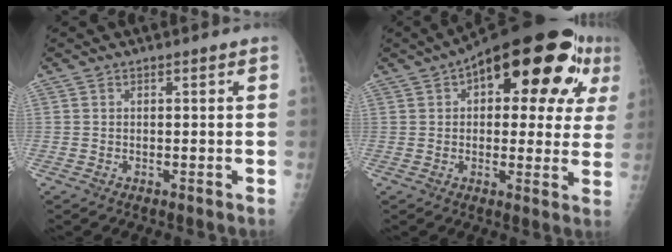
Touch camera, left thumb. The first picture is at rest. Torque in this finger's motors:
{"motor_torque": [0.48, 0.66, 0.20, -0.20, 0.15]}